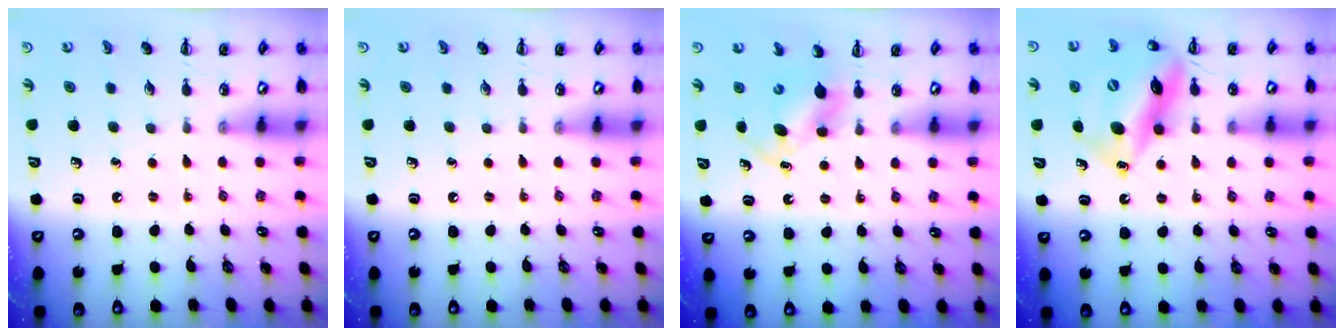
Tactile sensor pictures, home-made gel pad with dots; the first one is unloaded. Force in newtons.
{"total": 0.0}
{"total": 6.1, "press": 6.0, "slide": 0.7}
{"total": 16.9, "press": 16.5, "slide": 3.6}